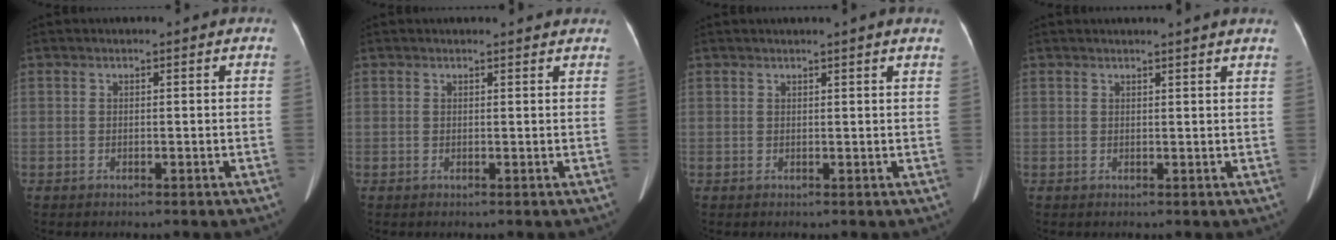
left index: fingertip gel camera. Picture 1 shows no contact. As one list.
[{"total": 3.0, "force": [2.9, 0.2, 0.6], "torque": [-0.013, 0.001, 0.022]}, {"total": 2.2, "force": [1.8, -0.6, 1.2], "torque": [-0.021, 0.004, 0.024]}, {"total": 4.8, "force": [4.3, -0.6, 2.0], "torque": [-0.026, 0.009, 0.038]}]